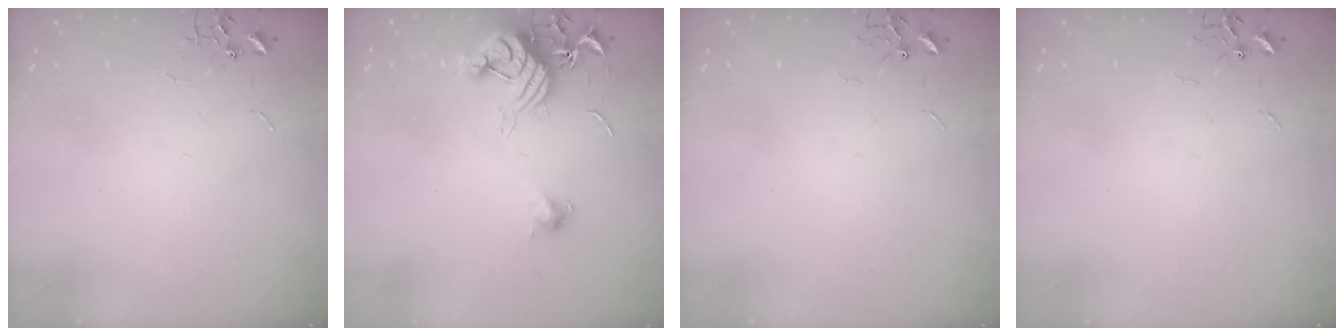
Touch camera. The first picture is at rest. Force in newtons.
{"total": 13.2, "press": 13.2, "slide": 0.5}
{"total": 0.0}
{"total": 0.0}